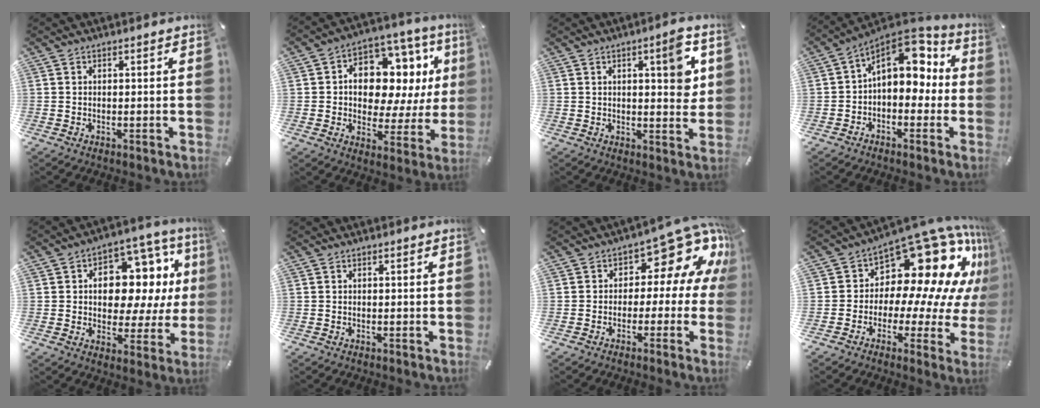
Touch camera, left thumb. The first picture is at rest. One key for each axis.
{"total": 13.0, "fx": 4.1, "fy": 9.5, "fz": 7.9, "tx": -0.112, "ty": -0.038, "tz": 0.077}
{"total": 8.4, "fx": 3.1, "fy": 2.9, "fz": 7.2, "tx": -0.090, "ty": -0.014, "tz": 0.044}
{"total": 12.0, "fx": 3.6, "fy": 8.3, "fz": 7.9, "tx": -0.099, "ty": -0.027, "tz": 0.063}
{"total": 14.3, "fx": 3.6, "fy": 9.8, "fz": 9.8, "tx": -0.123, "ty": -0.032, "tz": 0.065}
{"total": 0.0}
{"total": 12.9, "fx": 6.9, "fy": 7.0, "fz": 8.4, "tx": -0.106, "ty": -0.059, "tz": 0.113}
{"total": 18.4, "fx": 9.9, "fy": 10.3, "fz": 11.6, "tx": -0.155, "ty": -0.097, "tz": 0.165}